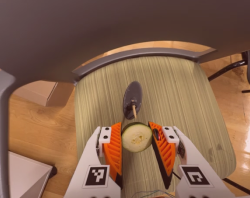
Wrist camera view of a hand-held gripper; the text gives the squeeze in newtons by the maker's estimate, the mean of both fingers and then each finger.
{"total": 10.2, "left": 10.8, "right": 9.6}